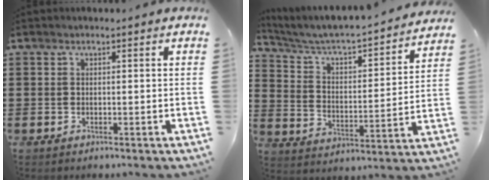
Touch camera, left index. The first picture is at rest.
{"total": 4.1, "force": [3.6, 0.7, 1.7], "torque": [-0.053, -0.036, 0.050]}